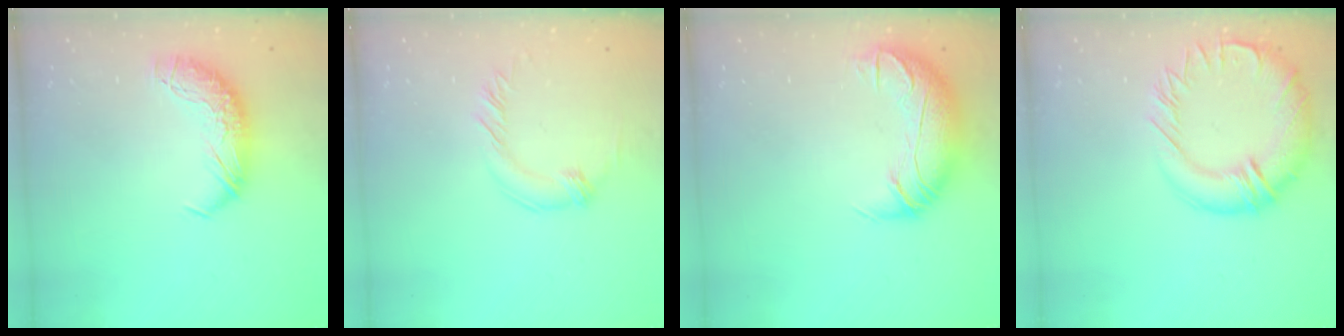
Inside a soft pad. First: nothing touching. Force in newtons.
{"total": 2.0, "press": 2.0, "slide": 0.4}
{"total": 3.0, "press": 1.9, "slide": 2.3}
{"total": 7.1, "press": 6.6, "slide": 2.8}